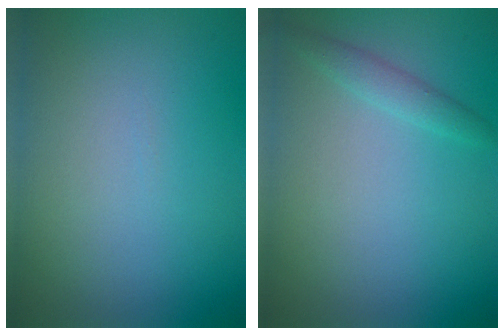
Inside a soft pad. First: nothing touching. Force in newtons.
{"total": 1.2, "press": 1.2, "slide": 0.0}